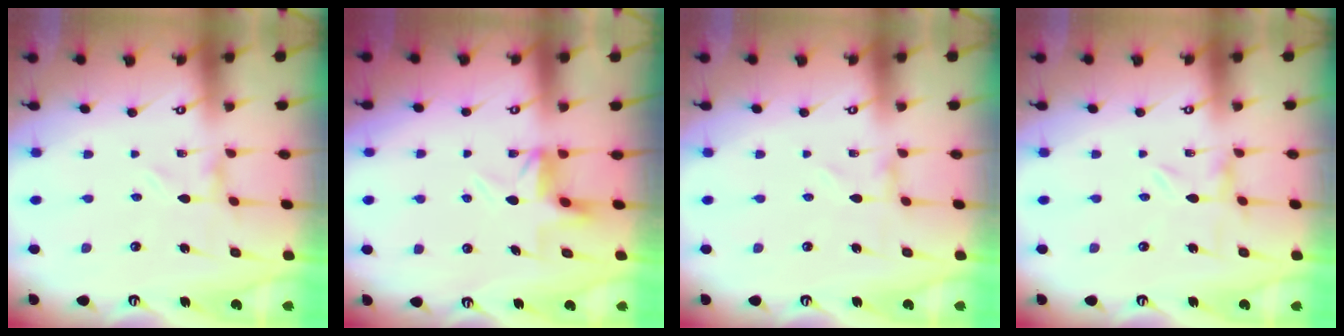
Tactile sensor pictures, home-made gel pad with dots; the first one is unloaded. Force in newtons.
{"total": 4.5, "press": 4.5, "slide": 0.1}
{"total": 0.8, "press": 0.8, "slide": 0.1}
{"total": 0.0}